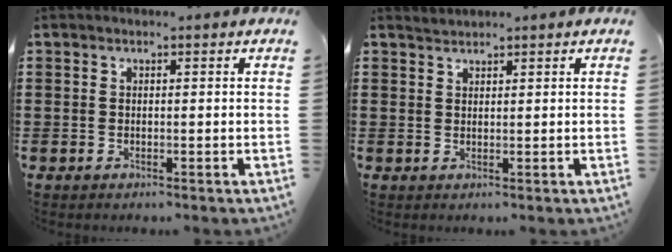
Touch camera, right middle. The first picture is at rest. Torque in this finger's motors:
{"motor_torque": [-0.56, -0.18, -0.02, -0.02]}